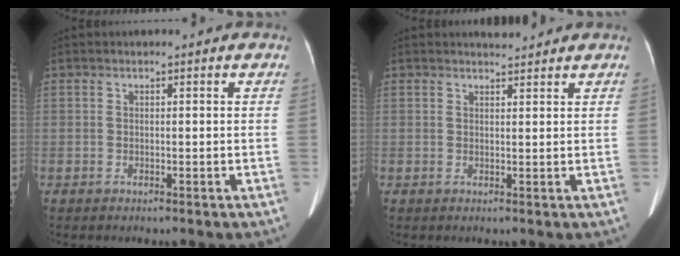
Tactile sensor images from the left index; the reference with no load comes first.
{"total": 1.8, "force": [1.8, 0.1, 0.1], "torque": [-0.007, 0.003, 0.032]}